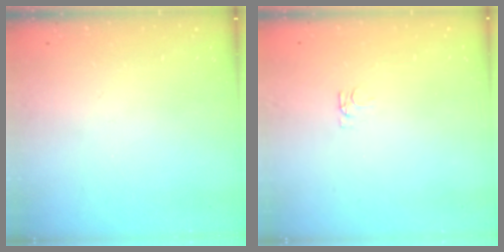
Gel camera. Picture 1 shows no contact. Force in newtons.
{"total": 4.1, "press": 4.1, "slide": 0.6}